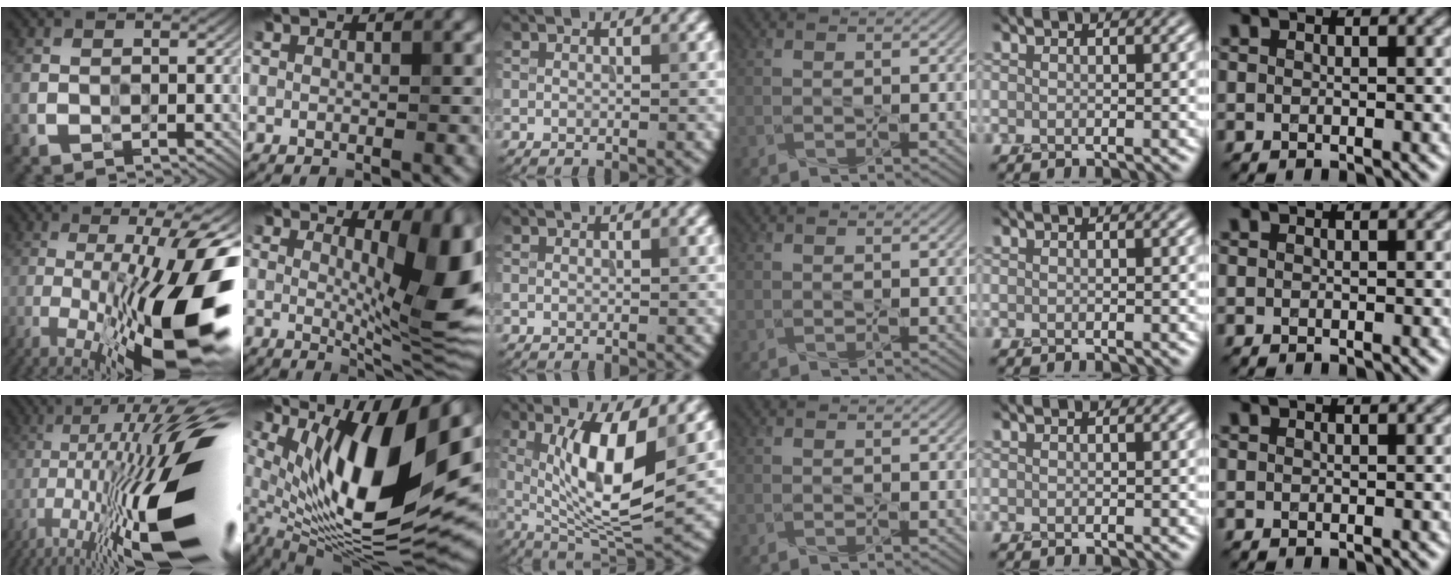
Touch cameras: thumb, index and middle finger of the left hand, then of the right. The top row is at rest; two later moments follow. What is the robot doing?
{"motion": "press", "object": "grip strengthener"}